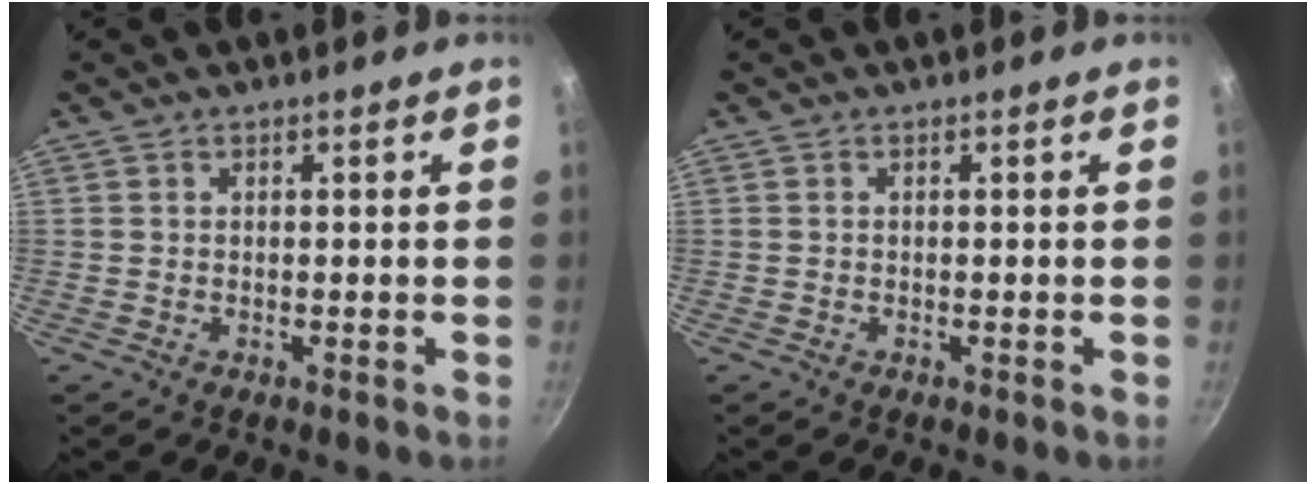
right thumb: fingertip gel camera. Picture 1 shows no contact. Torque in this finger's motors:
{"motor_torque": [-0.84, 0.03, -0.53, 0.41, 0.02]}